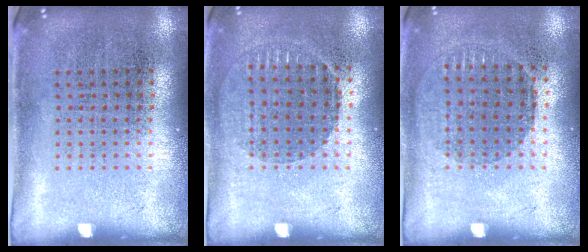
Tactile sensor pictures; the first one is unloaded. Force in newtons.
{"total": 0.8, "press": 0.8, "slide": 0.2}
{"total": 1.0, "press": 0.9, "slide": 0.4}